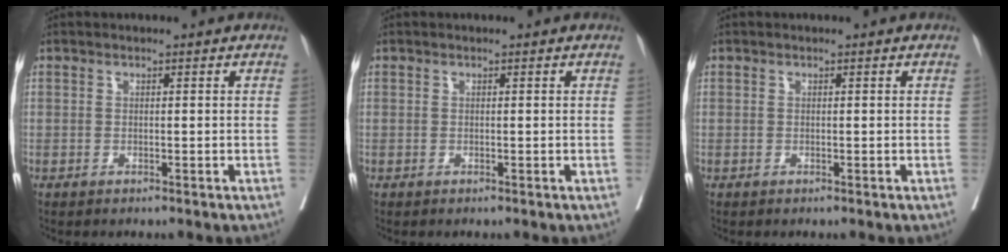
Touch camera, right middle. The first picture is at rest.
{"total": 0.0}
{"total": 0.0}